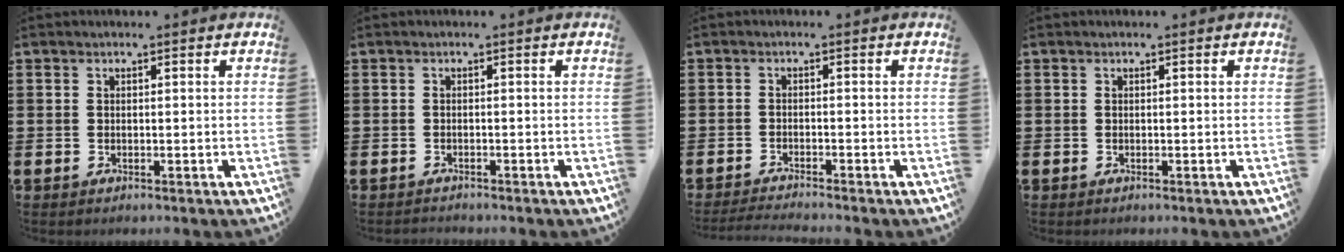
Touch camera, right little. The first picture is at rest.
{"total": 0.5, "force": [-0.5, 0.0, -0.1], "torque": [0.001, -0.001, -0.011]}
{"total": 1.4, "force": [-1.3, -0.2, 0.4], "torque": [-0.006, 0.002, -0.025]}
{"total": 0.0}